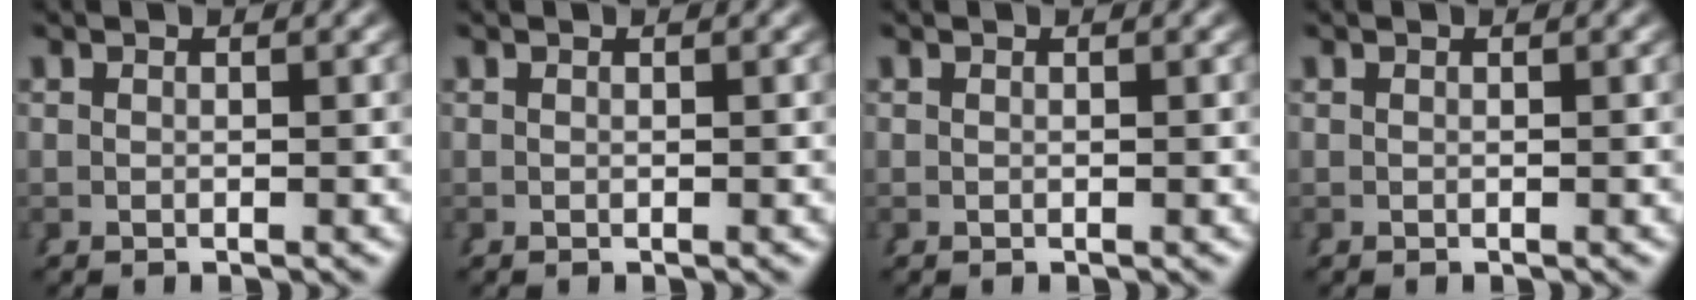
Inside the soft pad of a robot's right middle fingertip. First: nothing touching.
{"total": 0.0}
{"total": 0.0}
{"total": 0.0}